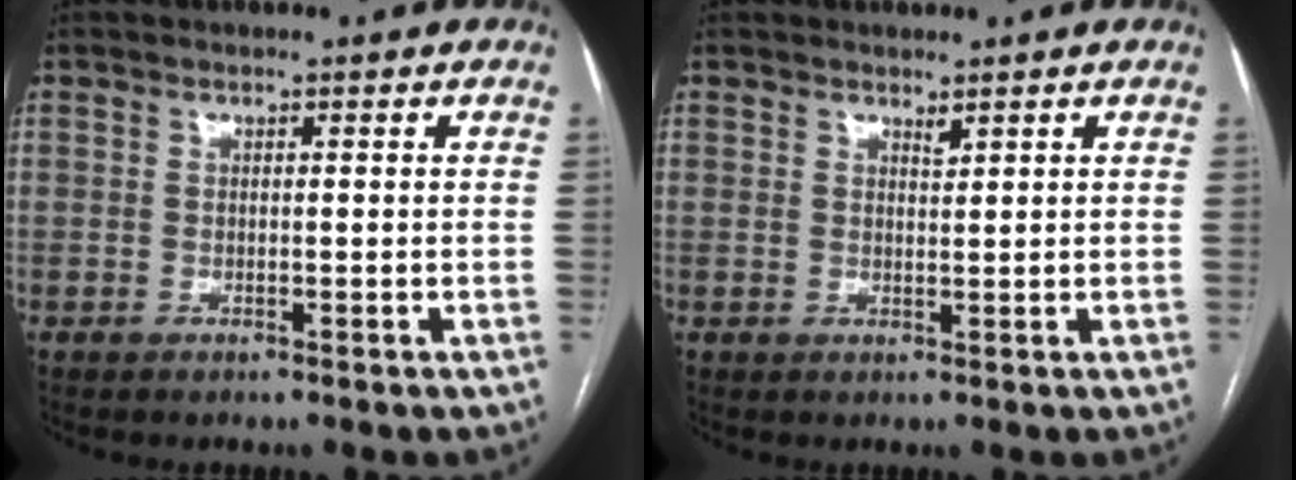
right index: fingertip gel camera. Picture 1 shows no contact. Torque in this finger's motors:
{"motor_torque": [-0.06, 0.08, -0.03, 0.00]}